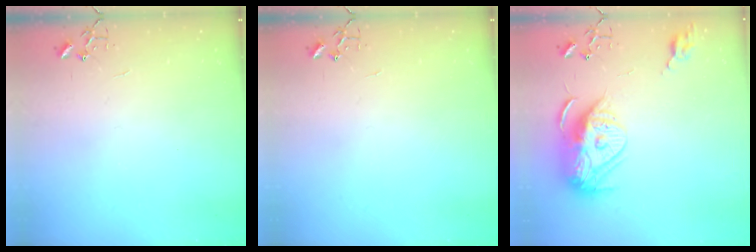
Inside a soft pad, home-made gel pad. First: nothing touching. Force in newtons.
{"total": 0.0}
{"total": 15.7, "press": 15.6, "slide": 1.9}